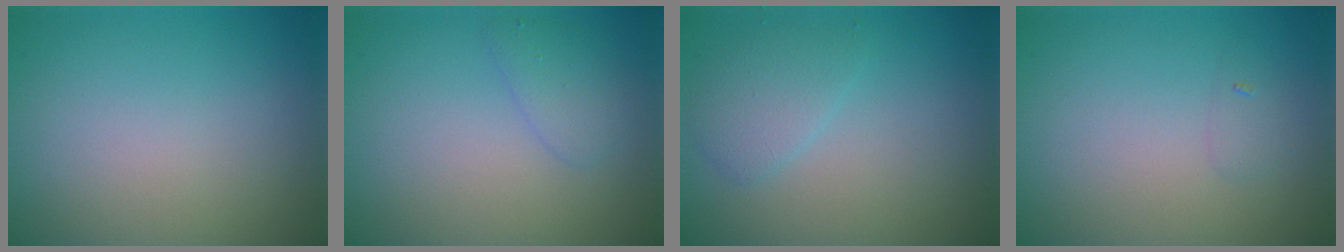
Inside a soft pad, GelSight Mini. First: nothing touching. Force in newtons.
{"total": 1.7, "press": 1.7, "slide": 0.1}
{"total": 2.0, "press": 2.0, "slide": 0.1}
{"total": 0.6, "press": 0.6, "slide": 0.0}